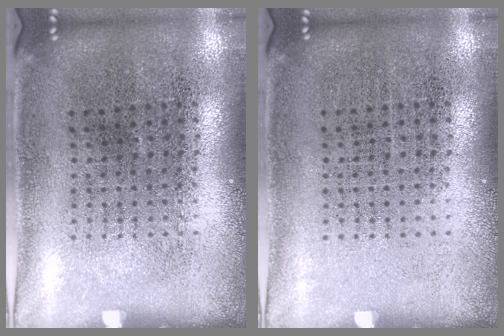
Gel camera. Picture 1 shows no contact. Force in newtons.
{"total": 0.0}